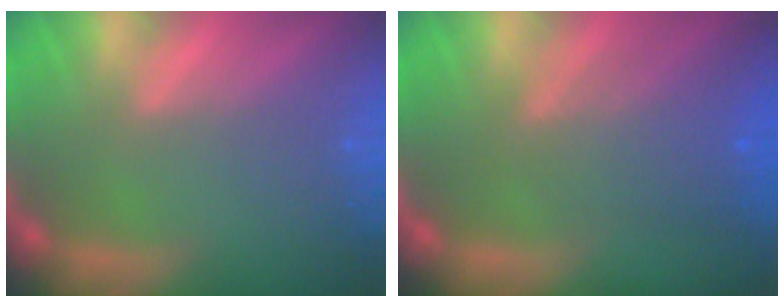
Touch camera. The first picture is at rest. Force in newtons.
{"total": 4.6}